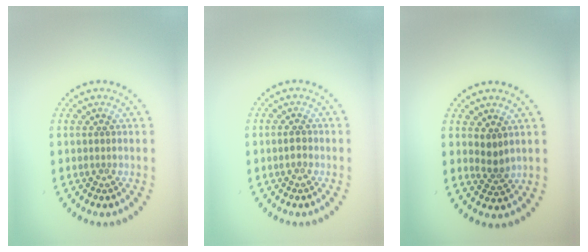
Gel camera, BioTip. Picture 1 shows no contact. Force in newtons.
{"total": 0.9, "press": 0.9, "slide": 0.1}
{"total": 1.5, "press": 1.2, "slide": 0.9}